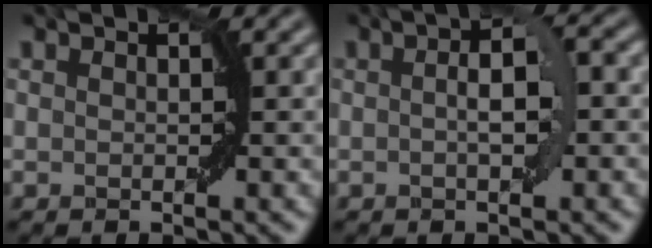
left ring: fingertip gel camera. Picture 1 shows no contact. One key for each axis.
{"total": 4.1, "fx": 0.3, "fy": 1.2, "fz": 3.9, "tx": -0.057, "ty": 0.009, "tz": 0.001}